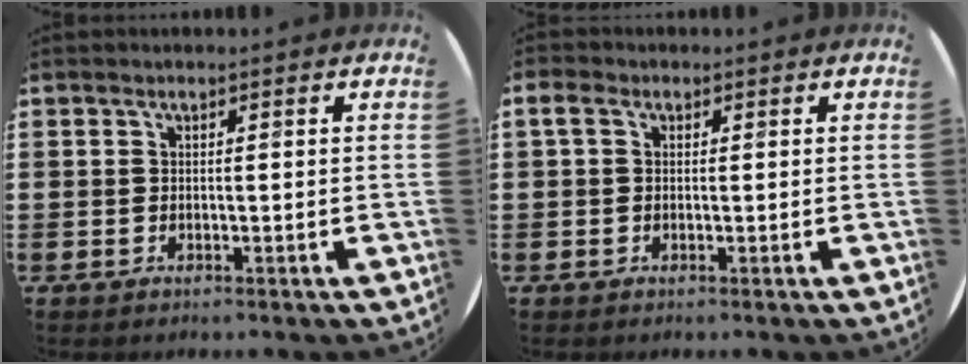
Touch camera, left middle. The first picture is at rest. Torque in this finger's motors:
{"motor_torque": [0.20, -0.32, 0.02, 0.00]}